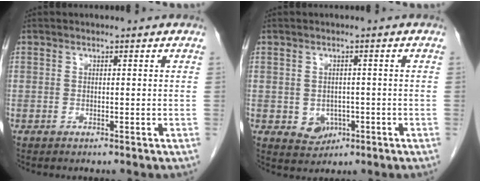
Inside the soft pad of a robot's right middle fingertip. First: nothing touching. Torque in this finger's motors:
{"motor_torque": [-0.03, 0.19, -0.07, 0.00]}